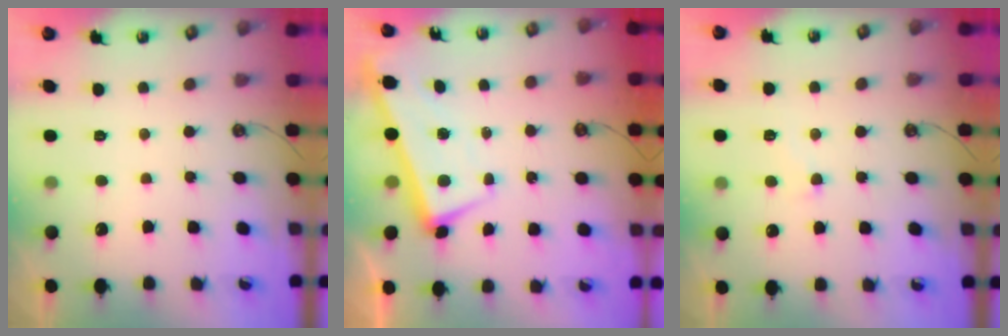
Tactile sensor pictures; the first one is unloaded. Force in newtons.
{"total": 1.8, "press": 0.8, "slide": 1.6}
{"total": 4.0, "press": 3.9, "slide": 1.0}